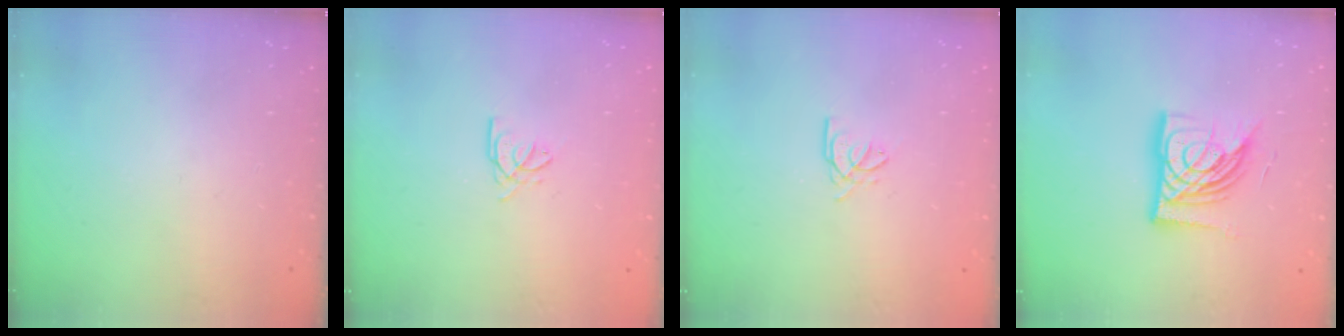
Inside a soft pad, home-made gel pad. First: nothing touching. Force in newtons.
{"total": 2.4, "press": 2.4, "slide": 0.1}
{"total": 2.4, "press": 2.4, "slide": 0.1}
{"total": 15.7, "press": 15.5, "slide": 2.2}